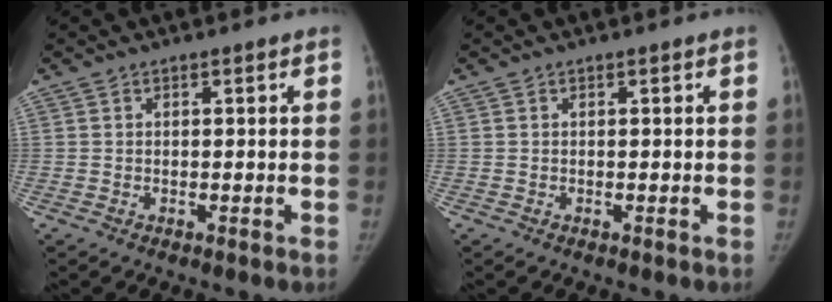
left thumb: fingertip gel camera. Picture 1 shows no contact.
{"total": 0.0}